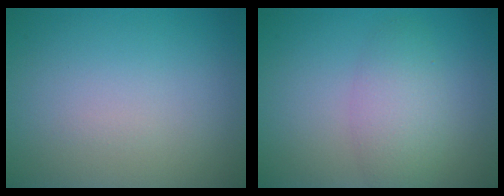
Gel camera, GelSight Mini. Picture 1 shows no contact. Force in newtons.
{"total": 3.3, "press": 3.3, "slide": 0.2}